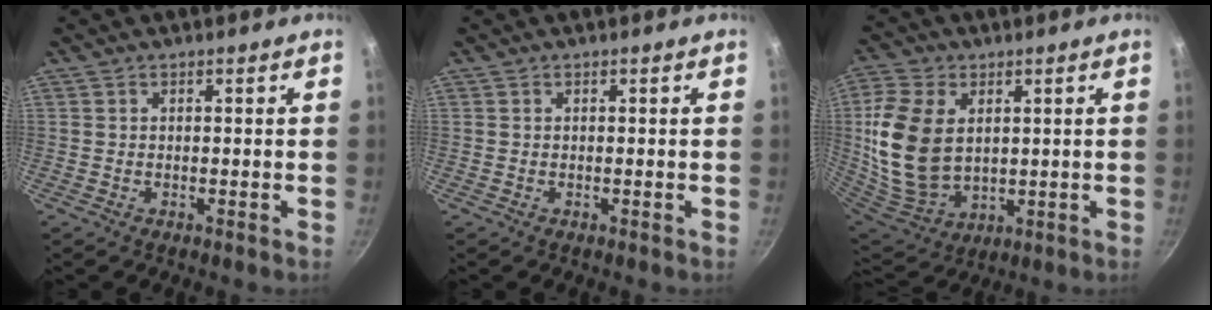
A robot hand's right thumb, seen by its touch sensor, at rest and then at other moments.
{"total": 0.0}
{"total": 17.5, "force": [2.8, 11.9, 12.5], "torque": [-0.244, -0.016, 0.070]}